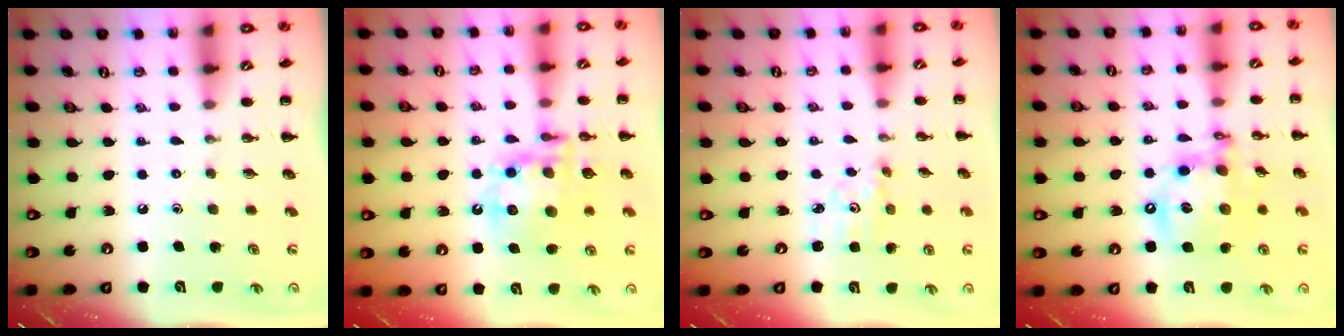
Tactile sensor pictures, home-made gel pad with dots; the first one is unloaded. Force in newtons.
{"total": 15.2, "press": 14.7, "slide": 3.8}
{"total": 2.9, "press": 2.8, "slide": 0.7}
{"total": 15.1, "press": 14.7, "slide": 3.3}